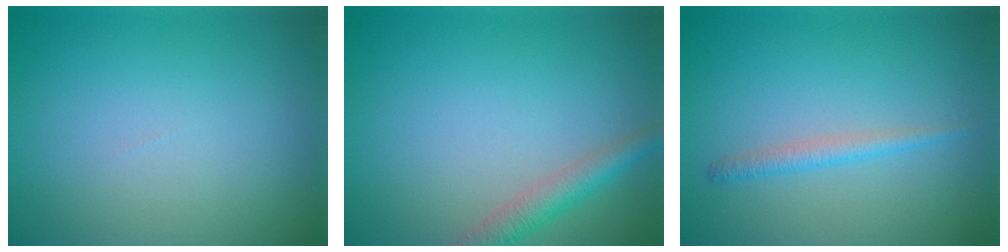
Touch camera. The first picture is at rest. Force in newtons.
{"total": 2.8, "press": 2.8, "slide": 0.1}
{"total": 1.5, "press": 1.5, "slide": 0.1}